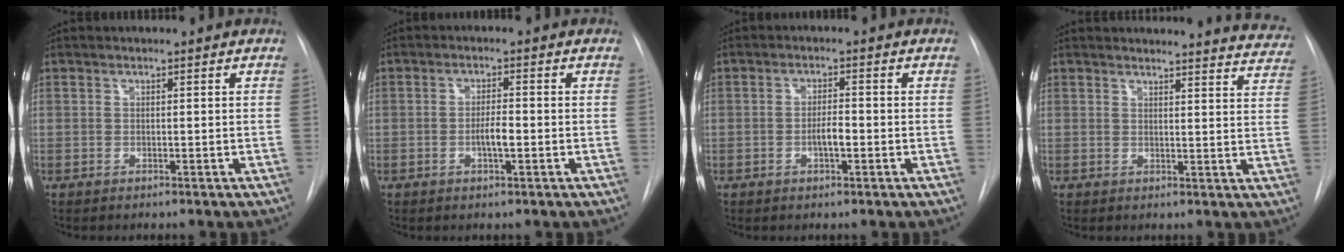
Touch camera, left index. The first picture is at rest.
{"total": 3.1, "force": [-1.4, 0.5, 2.7], "torque": [-0.047, -0.004, -0.023]}
{"total": 2.9, "force": [-1.5, 0.6, 2.4], "torque": [-0.042, -0.003, -0.024]}
{"total": 11.5, "force": [11.3, 1.7, 1.6], "torque": [0.011, -0.063, 0.091]}